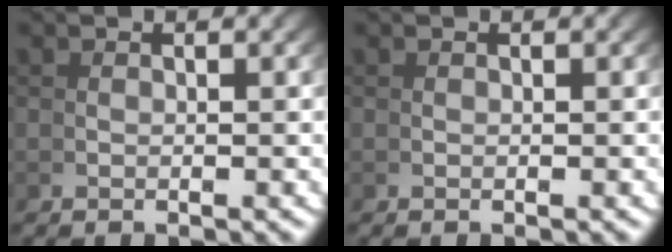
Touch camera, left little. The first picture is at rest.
{"total": 0.0}